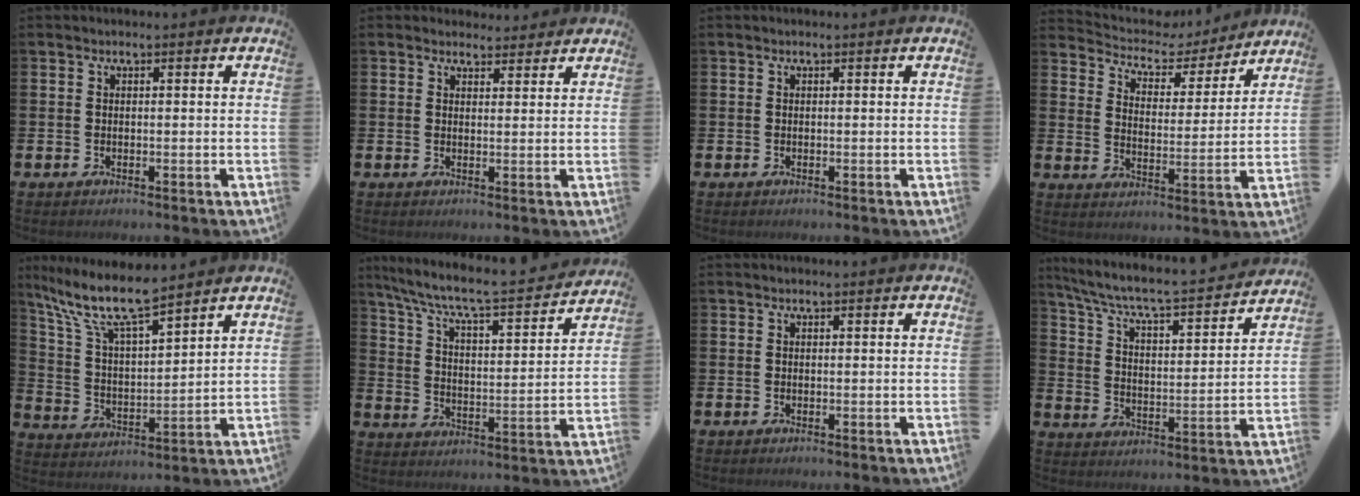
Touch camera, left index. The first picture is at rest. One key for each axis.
{"total": 2.5, "fx": 2.3, "fy": 0.8, "fz": -0.1, "tx": 0.009, "ty": -0.010, "tz": 0.040}
{"total": 0.0}
{"total": 5.7, "fx": 5.2, "fy": 2.2, "fz": 0.6, "tx": -0.047, "ty": -0.040, "tz": 0.086}
{"total": 10.0, "fx": 8.6, "fy": 1.5, "fz": 4.8, "tx": -0.129, "ty": -0.043, "tz": 0.151}
{"total": 7.4, "fx": 6.7, "fy": 1.0, "fz": 3.1, "tx": -0.096, "ty": -0.051, "tz": 0.108}
{"total": 0.0}
{"total": 6.6, "fx": 6.0, "fy": 0.7, "fz": 2.5, "tx": -0.084, "ty": -0.049, "tz": 0.096}